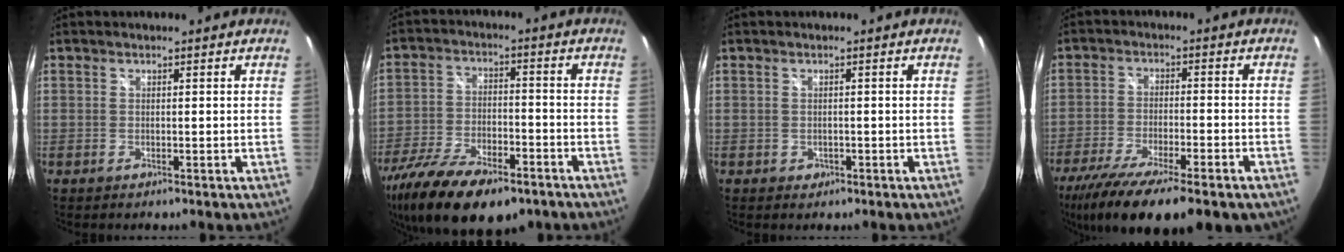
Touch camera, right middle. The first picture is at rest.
{"total": 22.2, "force": [-15.2, 9.1, 13.4], "torque": [-0.283, -0.050, -0.252]}
{"total": 1.3, "force": [-0.5, 1.2, 0.4], "torque": [-0.007, -0.002, -0.005]}
{"total": 19.6, "force": [-14.1, 5.3, 12.6], "torque": [-0.241, -0.065, -0.221]}